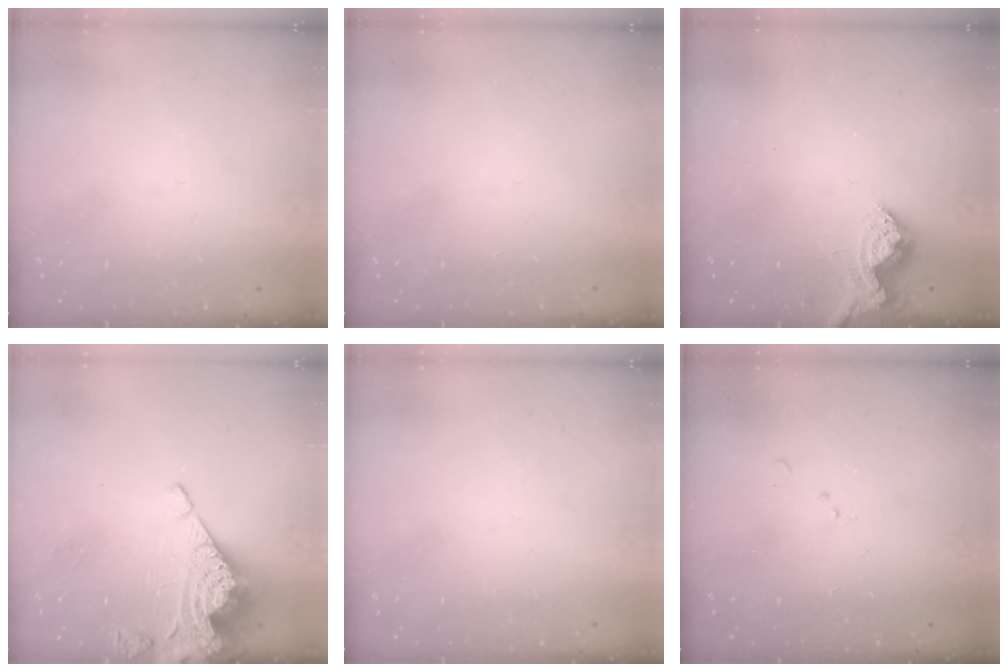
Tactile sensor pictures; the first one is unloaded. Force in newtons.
{"total": 1.4, "press": 1.2, "slide": 0.8}
{"total": 8.3, "press": 8.3, "slide": 0.2}
{"total": 13.0, "press": 12.9, "slide": 1.4}
{"total": 0.0}
{"total": 5.7, "press": 5.7, "slide": 0.8}